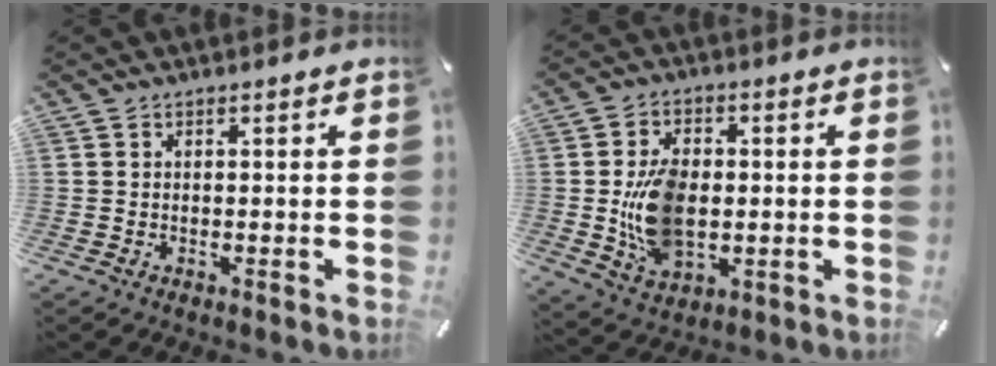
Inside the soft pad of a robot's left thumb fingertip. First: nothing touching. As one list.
[{"total": 12.6, "force": [-0.8, 8.6, 9.2], "torque": [-0.188, 0.001, -0.011]}]